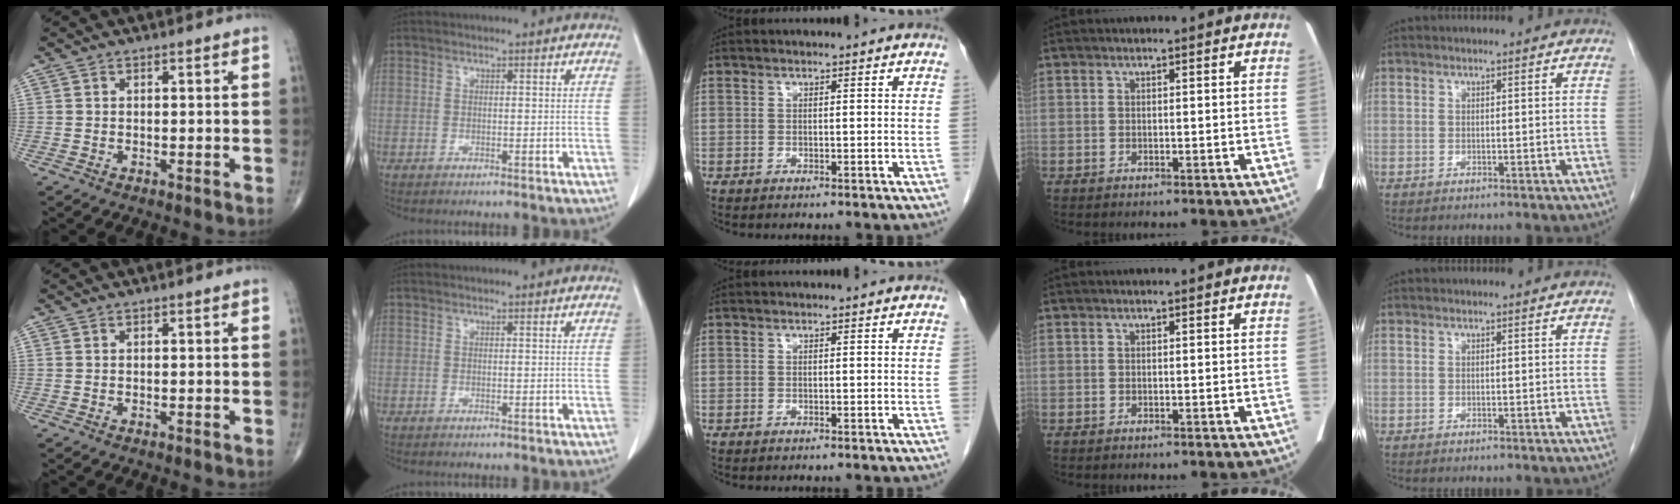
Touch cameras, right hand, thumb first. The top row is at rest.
{}